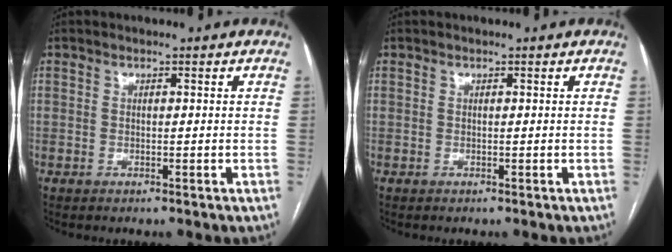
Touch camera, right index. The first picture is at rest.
{"total": 0.0}